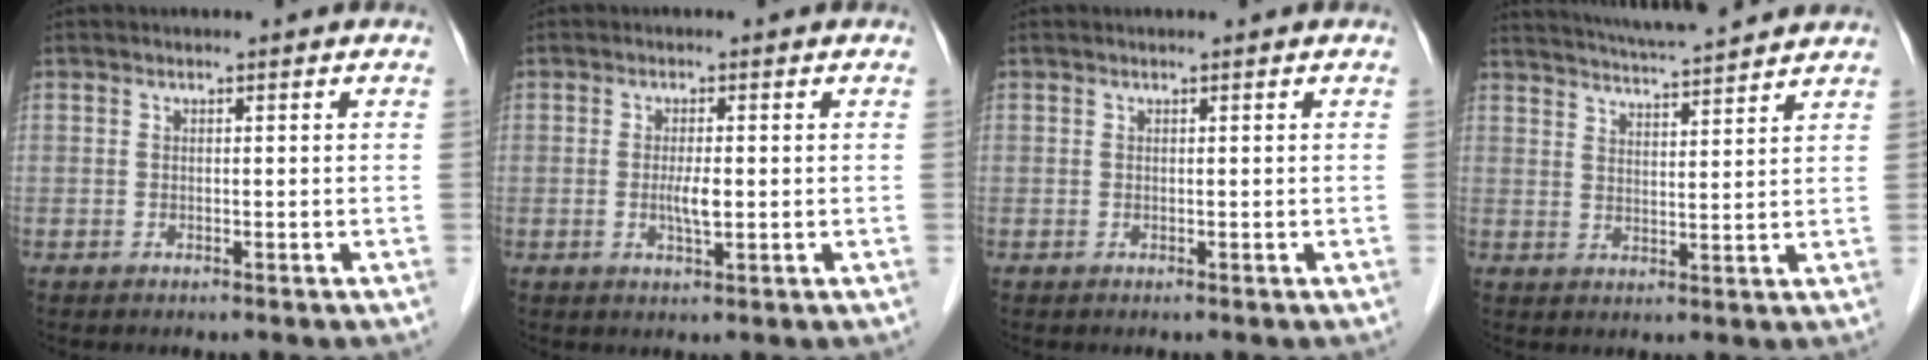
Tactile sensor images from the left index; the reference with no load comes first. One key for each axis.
{"total": 2.5, "fx": -0.2, "fy": 0.4, "fz": 2.5, "tx": -0.049, "ty": -0.003, "tz": -0.002}
{"total": 0.5, "fx": 0.5, "fy": 0.0, "fz": 0.2, "tx": -0.001, "ty": 0.005, "tz": 0.009}
{"total": 11.8, "fx": 10.9, "fy": 0.2, "fz": 4.4, "tx": -0.082, "ty": 0.023, "tz": 0.159}